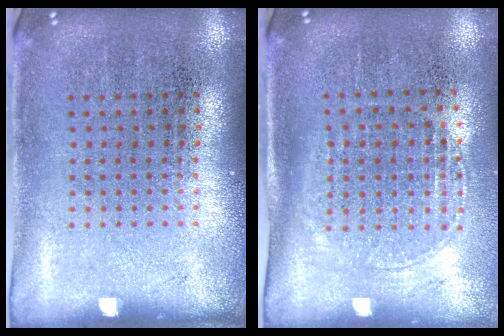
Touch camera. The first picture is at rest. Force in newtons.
{"total": 1.4, "press": 1.2, "slide": 0.8}